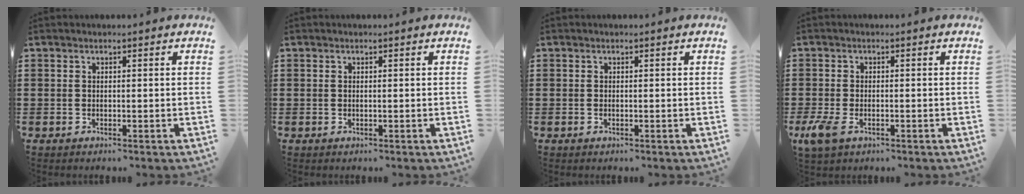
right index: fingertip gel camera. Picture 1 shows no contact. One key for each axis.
{"total": 0.0}
{"total": 0.0}
{"total": 3.5, "fx": -1.5, "fy": 1.6, "fz": 2.7, "tx": -0.076, "ty": -0.009, "tz": -0.034}